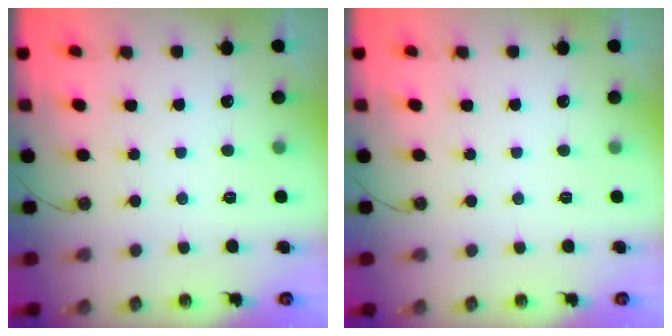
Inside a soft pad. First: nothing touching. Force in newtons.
{"total": 0.0}